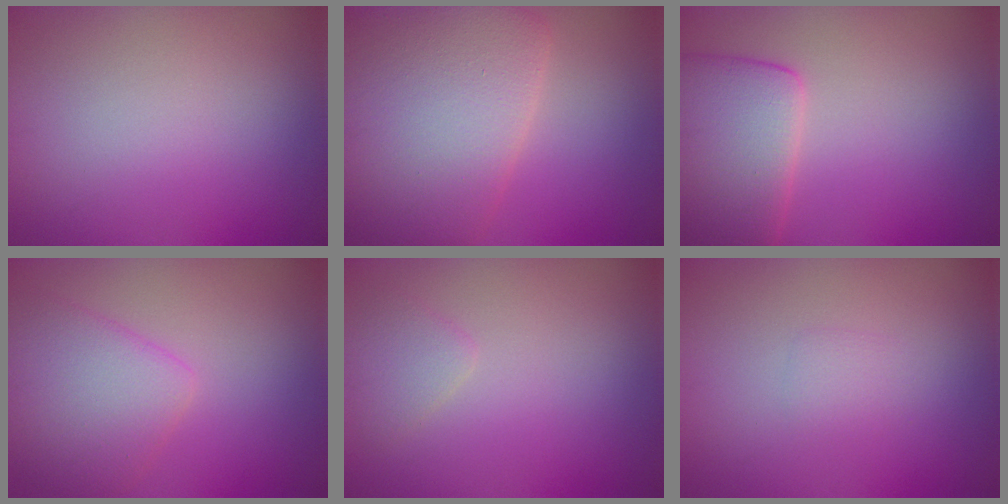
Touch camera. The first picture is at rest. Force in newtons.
{"total": 10.1, "press": 10.1, "slide": 0.2}
{"total": 7.7, "press": 7.6, "slide": 0.5}
{"total": 4.6, "press": 4.6, "slide": 0.2}
{"total": 1.5, "press": 1.5, "slide": 0.1}
{"total": 0.9, "press": 0.9, "slide": 0.1}